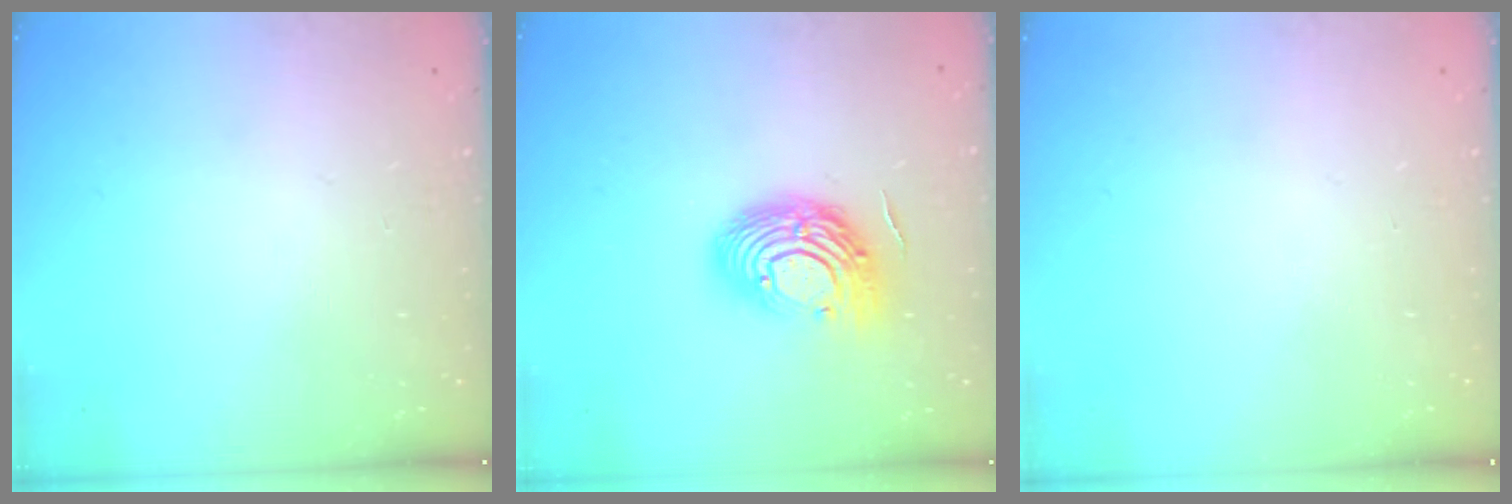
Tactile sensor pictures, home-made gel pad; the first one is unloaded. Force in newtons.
{"total": 14.4, "press": 14.3, "slide": 1.2}
{"total": 0.0}